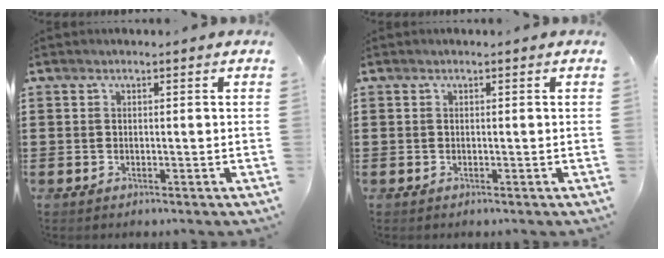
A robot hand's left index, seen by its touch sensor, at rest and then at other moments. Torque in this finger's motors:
{"motor_torque": [0.00, 0.00, -0.02, 0.00]}